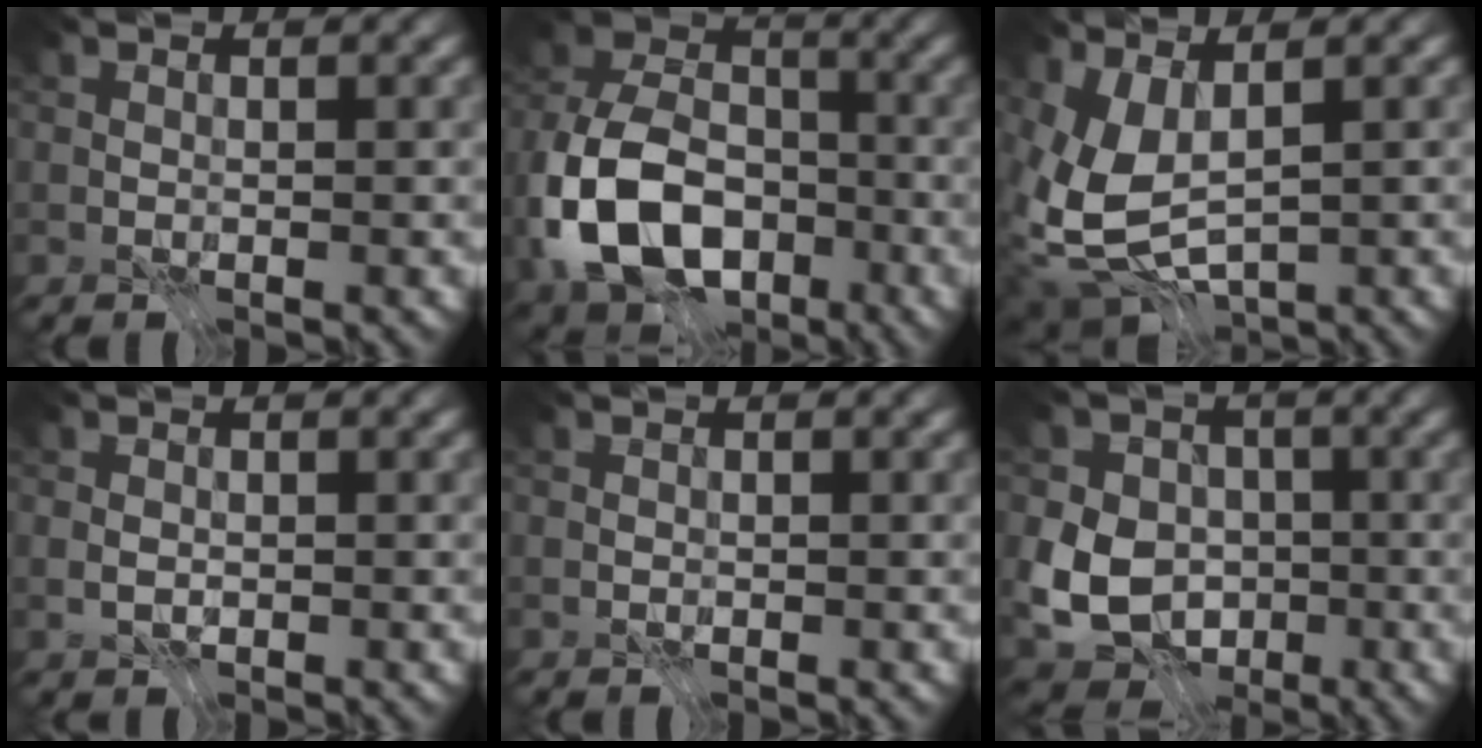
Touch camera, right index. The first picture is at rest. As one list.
[{"total": 12.2, "force": [-4.8, 8.2, 7.5], "torque": [-0.158, -0.013, -0.100]}, {"total": 6.6, "force": [0.4, 3.7, 5.4], "torque": [-0.130, -0.015, 0.016]}, {"total": 0.7, "force": [-0.1, 0.6, 0.3], "torque": [-0.006, -0.001, -0.003]}, {"total": 0.0}, {"total": 8.3, "force": [-1.3, 6.8, 4.5], "torque": [-0.076, -0.002, -0.039]}]